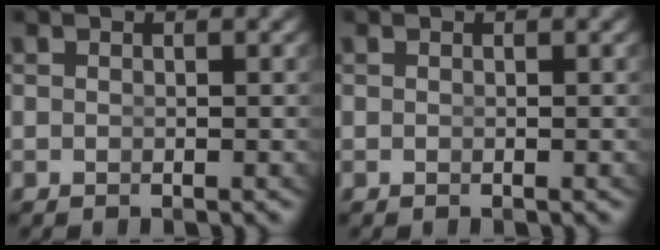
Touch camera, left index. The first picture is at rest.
{"total": 0.0}